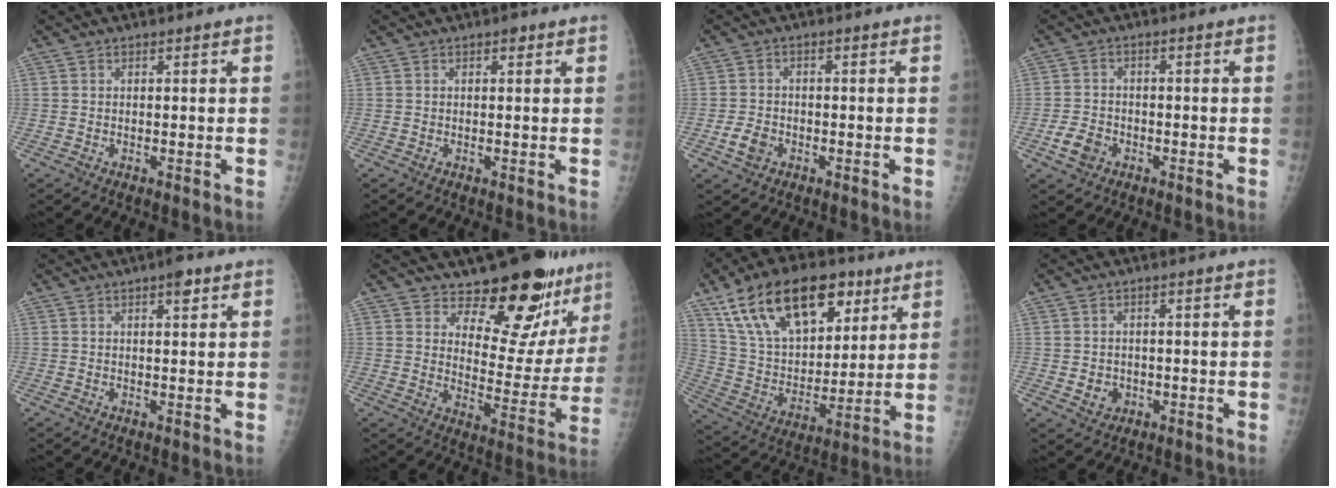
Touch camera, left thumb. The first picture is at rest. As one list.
[{"total": 1.1, "force": [0.6, 0.6, 0.7], "torque": [-0.004, 0.000, 0.005]}, {"total": 3.7, "force": [-1.5, 2.8, 2.0], "torque": [-0.033, 0.008, -0.027]}, {"total": 4.4, "force": [-2.0, 3.3, 2.1], "torque": [-0.034, 0.012, -0.035]}, {"total": 2.8, "force": [1.6, 0.9, 2.1], "torque": [-0.023, -0.004, 0.019]}, {"total": 17.7, "force": [14.3, 6.8, 7.9], "torque": [-0.051, -0.120, 0.188]}, {"total": 24.2, "force": [13.3, 13.2, 15.4], "torque": [-0.242, -0.023, 0.238]}, {"total": 3.2, "force": [-0.5, 2.8, 1.4], "torque": [-0.010, 0.002, 0.000]}]